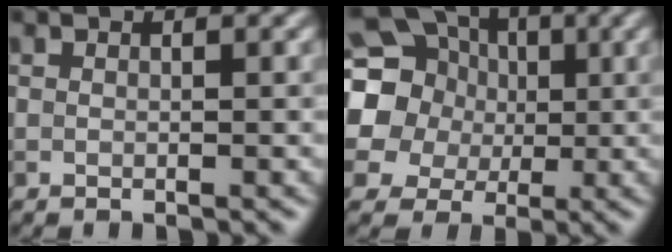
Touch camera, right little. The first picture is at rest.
{"total": 18.0, "force": [3.6, 16.4, 6.3], "torque": [-0.175, 0.015, 0.037]}